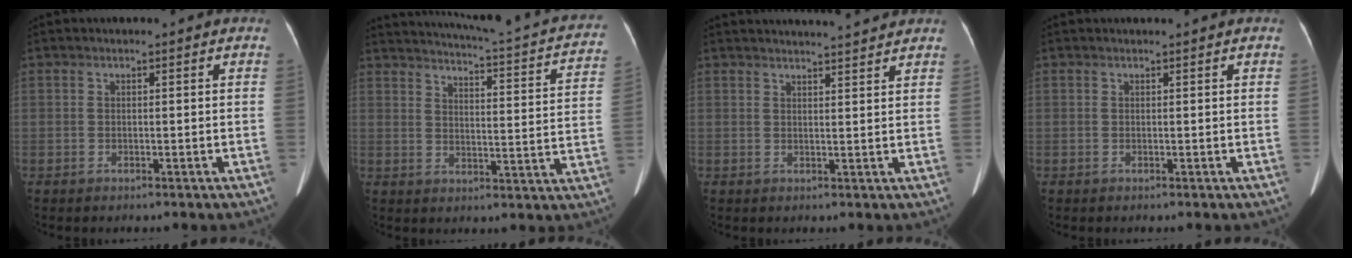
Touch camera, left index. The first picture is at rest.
{"total": 22.2, "force": [19.5, 2.8, 10.2], "torque": [-0.144, -0.033, 0.222]}
{"total": 8.4, "force": [8.0, 0.0, 2.4], "torque": [-0.035, 0.013, 0.098]}
{"total": 1.0, "force": [0.9, -0.2, 0.3], "torque": [-0.007, 0.010, 0.018]}